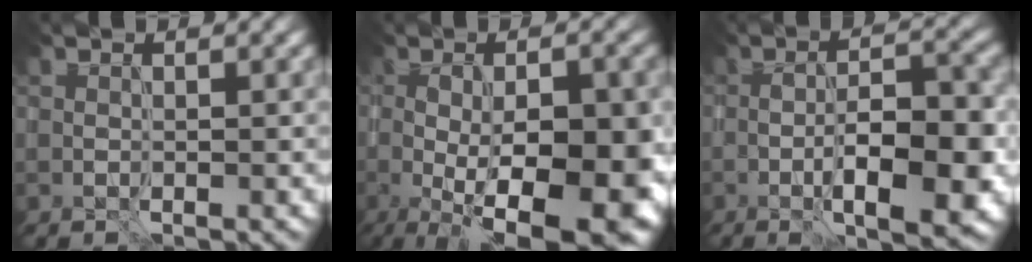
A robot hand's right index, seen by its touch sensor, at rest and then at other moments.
{"total": 14.2, "force": [-3.9, 5.7, 12.4], "torque": [-0.158, -0.013, -0.049]}
{"total": 8.0, "force": [-2.3, 2.6, 7.2], "torque": [-0.106, -0.001, -0.032]}